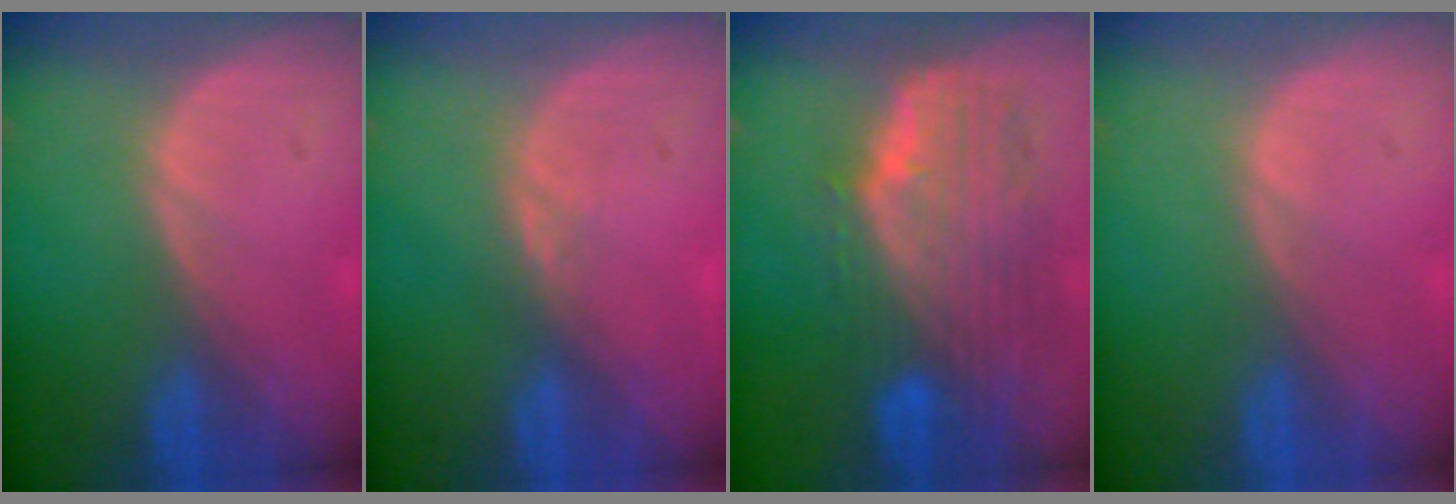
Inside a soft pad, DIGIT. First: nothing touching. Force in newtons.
{"total": 1.1, "press": 1.0, "slide": 0.5}
{"total": 10.3, "press": 9.0, "slide": 5.1}
{"total": 0.0}